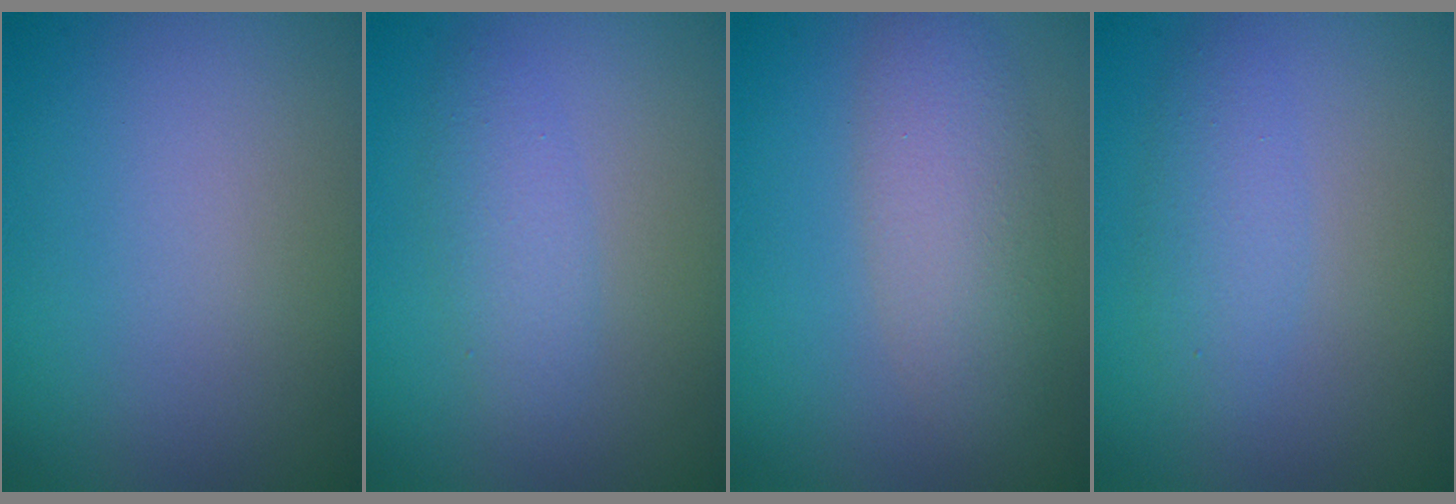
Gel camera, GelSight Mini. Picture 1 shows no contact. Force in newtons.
{"total": 2.2, "press": 2.2, "slide": 0.1}
{"total": 4.1, "press": 4.1, "slide": 0.3}
{"total": 2.2, "press": 2.2, "slide": 0.1}